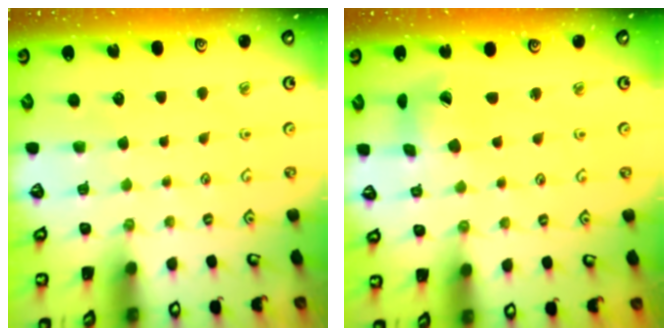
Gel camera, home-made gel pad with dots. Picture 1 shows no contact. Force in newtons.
{"total": 5.3, "press": 5.2, "slide": 0.5}